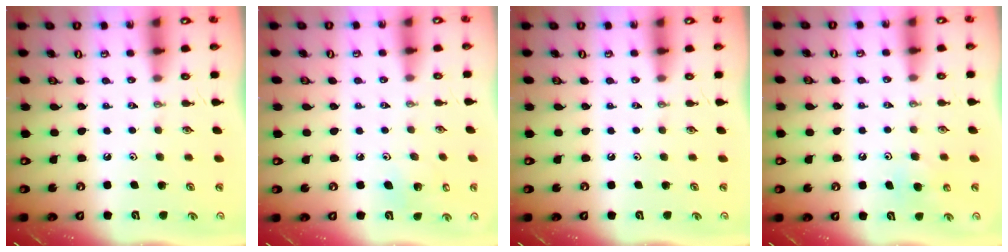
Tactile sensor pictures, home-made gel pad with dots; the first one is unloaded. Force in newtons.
{"total": 6.1, "press": 6.1, "slide": 0.7}
{"total": 0.0}
{"total": 5.4, "press": 5.4, "slide": 0.5}